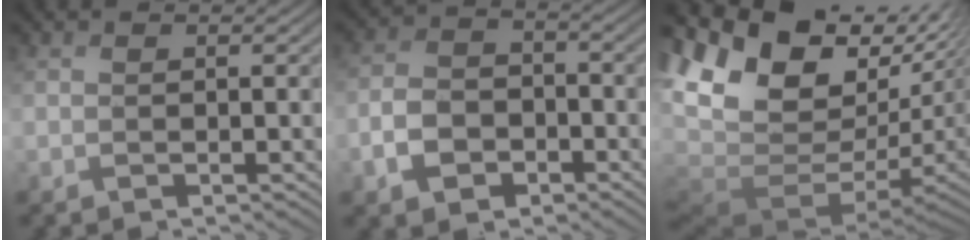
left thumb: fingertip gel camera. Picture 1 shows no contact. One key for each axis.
{"total": 5.4, "fx": -3.2, "fy": 3.7, "fz": 2.2, "tx": -0.041, "ty": -0.001, "tz": -0.067}
{"total": 14.3, "fx": 1.7, "fy": 9.2, "fz": 10.8, "tx": -0.222, "ty": -0.033, "tz": 0.078}